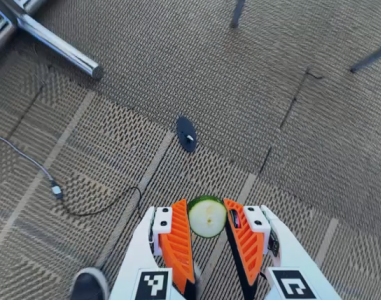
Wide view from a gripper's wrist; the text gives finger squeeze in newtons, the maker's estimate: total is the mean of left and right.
{"total": 6.5, "left": 5.9, "right": 7.0}